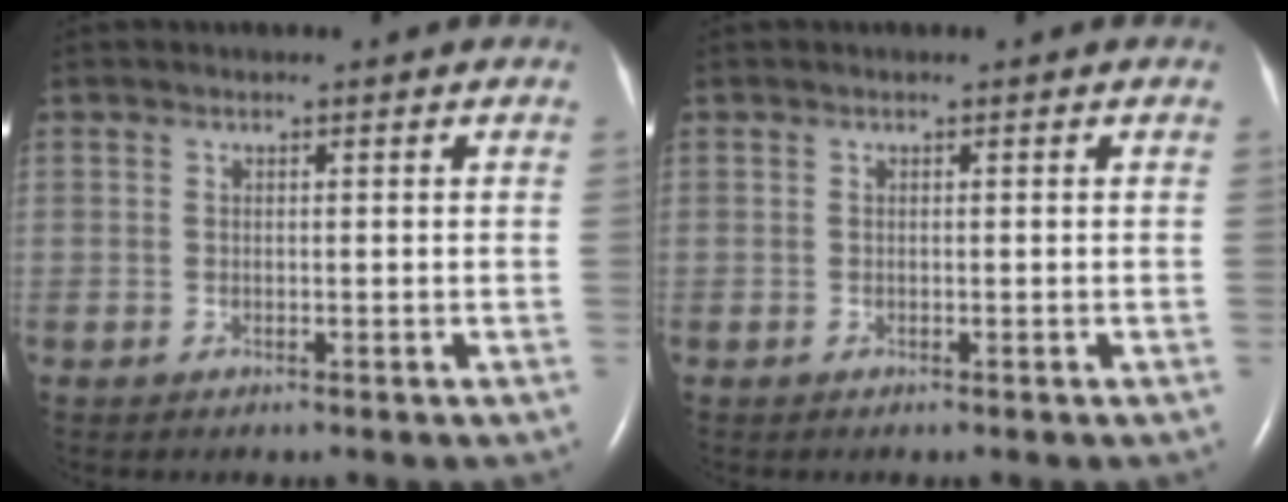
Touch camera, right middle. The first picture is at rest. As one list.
[{"total": 0.0}]